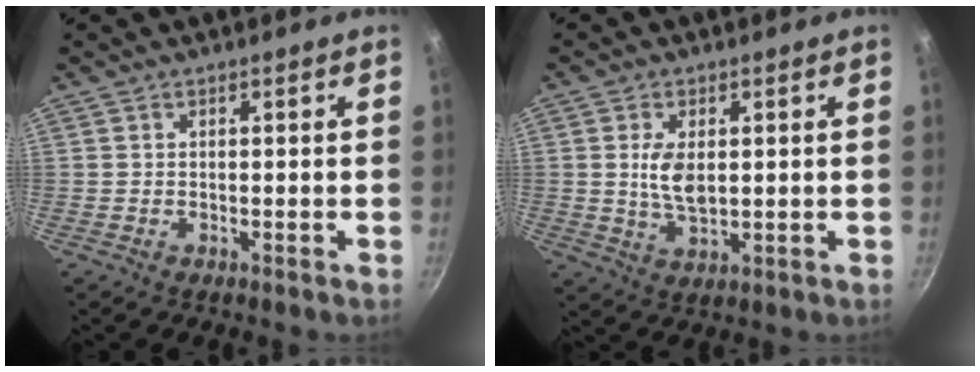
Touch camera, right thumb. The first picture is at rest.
{"total": 6.1, "force": [0.9, 3.3, 5.1], "torque": [-0.095, -0.013, 0.020]}